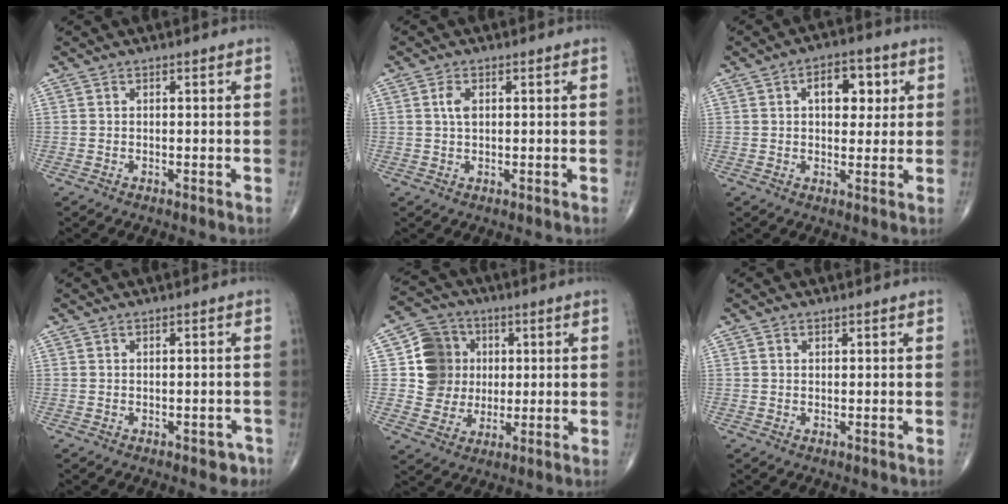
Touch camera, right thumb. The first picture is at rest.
{"total": 2.4, "force": [0.6, 1.3, 1.9], "torque": [-0.036, 0.001, 0.011]}
{"total": 7.9, "force": [2.2, 4.8, 5.9], "torque": [-0.047, 0.000, 0.029]}
{"total": 2.1, "force": [-1.1, 1.4, 1.1], "torque": [0.002, 0.008, -0.010]}
{"total": 11.0, "force": [1.6, 10.4, 3.3], "torque": [-0.013, 0.005, 0.031]}
{"total": 0.7, "force": [0.4, 0.6, 0.3], "torque": [-0.003, -0.002, 0.006]}